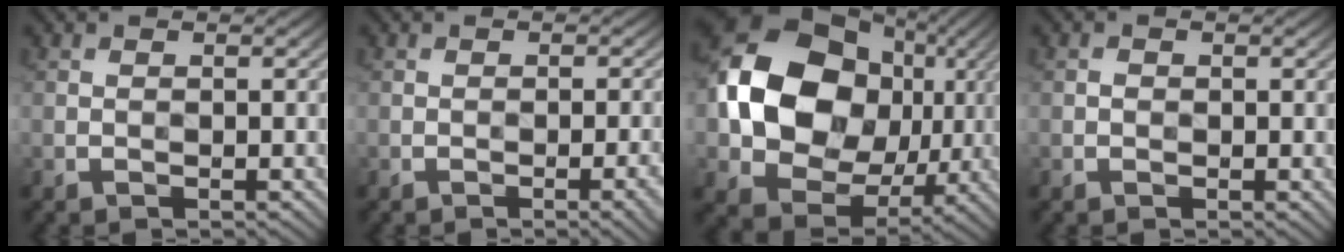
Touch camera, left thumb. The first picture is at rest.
{"total": 2.9, "force": [-1.1, 0.6, 2.6], "torque": [-0.036, 0.002, -0.017]}
{"total": 16.5, "force": [1.9, 13.3, 9.6], "torque": [-0.201, 0.000, 0.029]}
{"total": 0.7, "force": [-0.1, 0.6, 0.4], "torque": [-0.004, -0.004, -0.003]}